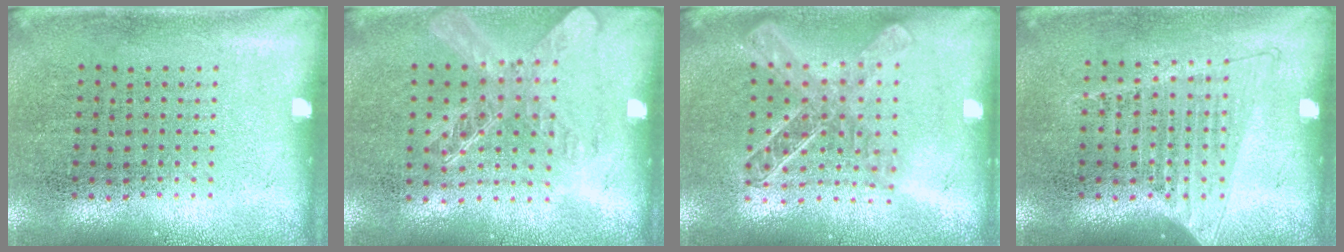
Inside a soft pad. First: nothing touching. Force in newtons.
{"total": 1.4, "press": 1.2, "slide": 0.6}
{"total": 1.9, "press": 1.6, "slide": 1.0}
{"total": 1.2, "press": 1.1, "slide": 0.5}